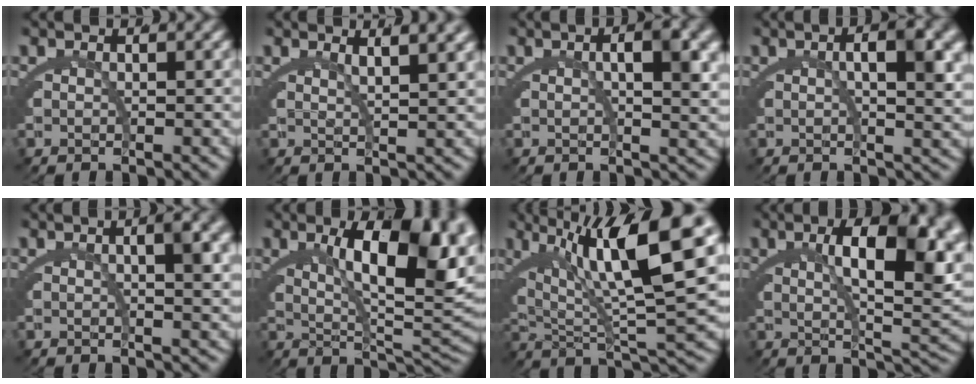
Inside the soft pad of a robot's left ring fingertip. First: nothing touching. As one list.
[{"total": 2.7, "force": [2.0, -0.8, 1.7], "torque": [-0.019, -0.001, 0.036]}, {"total": 3.8, "force": [1.0, 0.4, 3.6], "torque": [-0.038, 0.008, 0.012]}, {"total": 4.3, "force": [1.1, 0.4, 4.1], "torque": [-0.044, 0.009, 0.013]}, {"total": 2.7, "force": [0.7, 0.0, 2.6], "torque": [-0.027, 0.008, 0.009]}, {"total": 11.4, "force": [3.3, 3.2, 10.4], "torque": [-0.131, 0.006, 0.054]}, {"total": 13.6, "force": [4.2, 5.1, 11.8], "torque": [-0.179, 0.013, 0.071]}, {"total": 10.4, "force": [2.7, 2.4, 9.8], "torque": [-0.112, 0.011, 0.042]}]